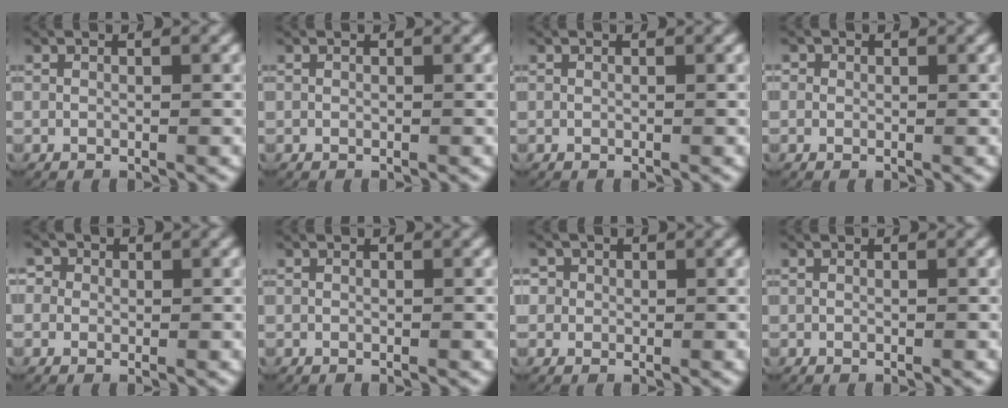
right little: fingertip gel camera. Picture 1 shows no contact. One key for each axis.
{"total": 0.0}
{"total": 0.0}
{"total": 0.5, "fx": 0.0, "fy": 0.5, "fz": -0.2, "tx": 0.006, "ty": -0.001, "tz": -0.001}
{"total": 1.6, "fx": 0.1, "fy": 1.6, "fz": 0.0, "tx": 0.007, "ty": 0.005, "tz": -0.006}
{"total": 0.0}
{"total": 1.9, "fx": 0.1, "fy": 1.9, "fz": 0.1, "tx": 0.000, "ty": 0.002, "tz": -0.005}
{"total": 0.0}